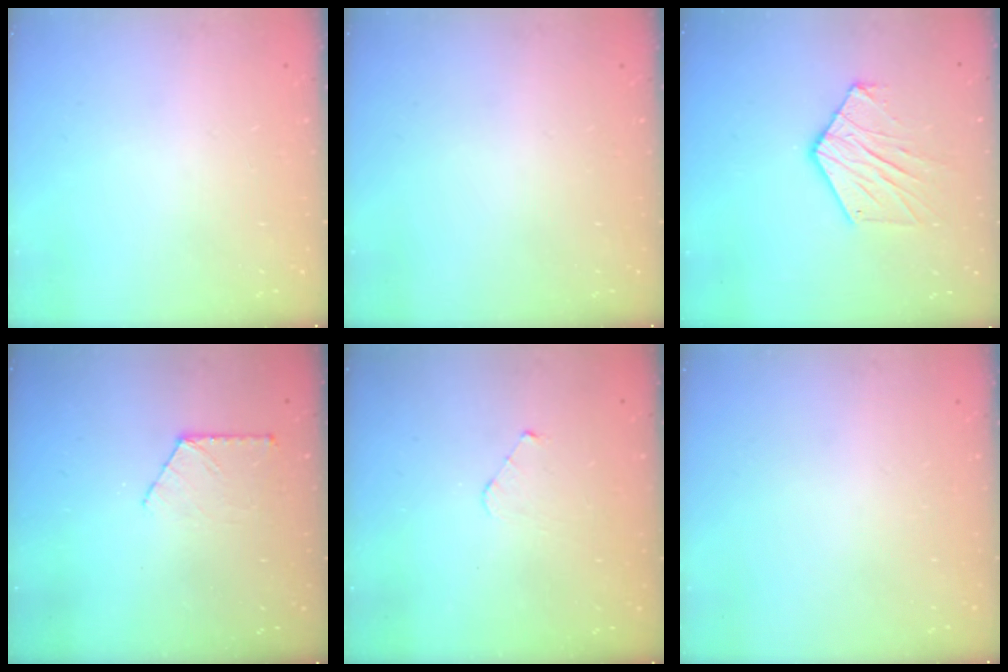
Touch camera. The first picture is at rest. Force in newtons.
{"total": 0.0}
{"total": 11.4, "press": 11.3, "slide": 0.9}
{"total": 4.9, "press": 4.9, "slide": 0.6}
{"total": 3.6, "press": 3.6, "slide": 0.3}
{"total": 0.0}